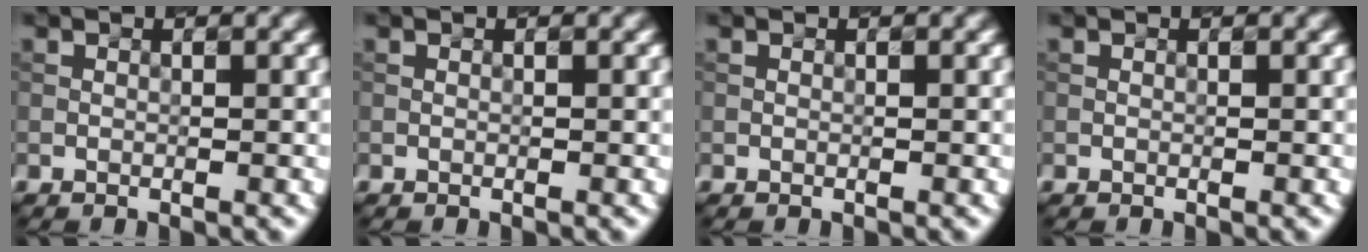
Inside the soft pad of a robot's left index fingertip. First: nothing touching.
{"total": 0.0}
{"total": 0.0}
{"total": 0.0}